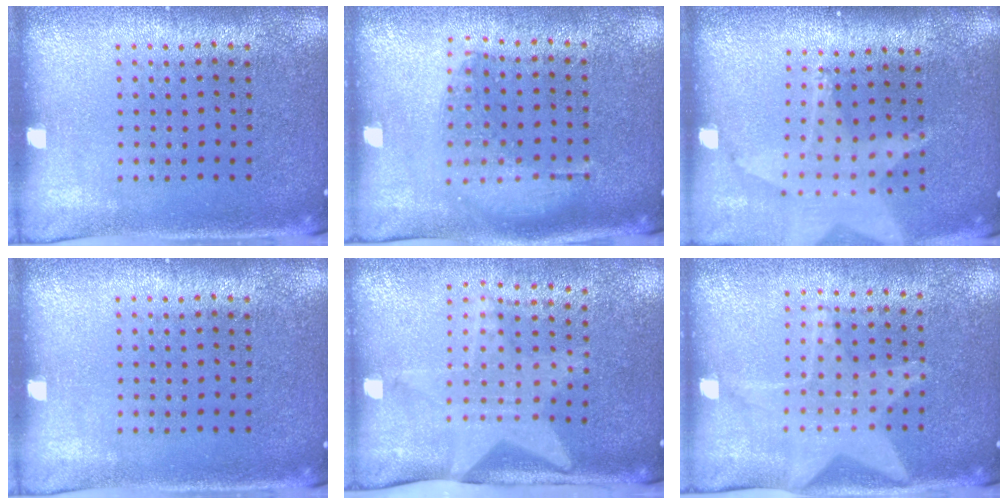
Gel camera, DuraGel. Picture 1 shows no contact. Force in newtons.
{"total": 1.1, "press": 1.0, "slide": 0.4}
{"total": 1.9, "press": 1.5, "slide": 1.2}
{"total": 0.0}
{"total": 1.7, "press": 1.5, "slide": 0.7}
{"total": 1.6, "press": 1.5, "slide": 0.6}